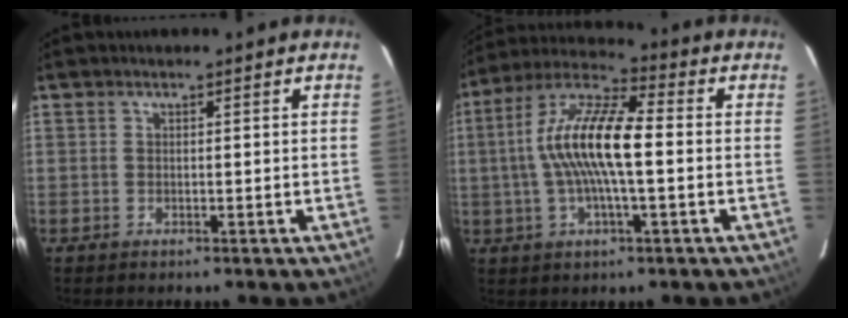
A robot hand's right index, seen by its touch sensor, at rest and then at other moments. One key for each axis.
{"total": 14.3, "fx": -0.2, "fy": 3.6, "fz": 13.8, "tx": -0.269, "ty": 0.015, "tz": -0.014}